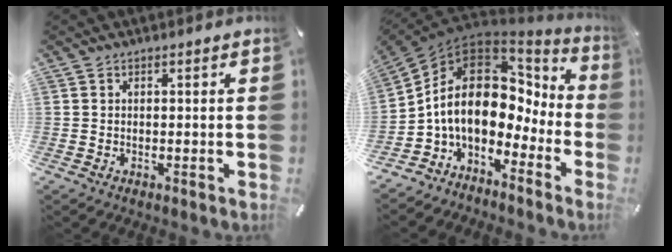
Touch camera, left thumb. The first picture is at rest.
{"total": 17.1, "force": [0.3, 11.8, 12.4], "torque": [-0.244, -0.008, 0.006]}